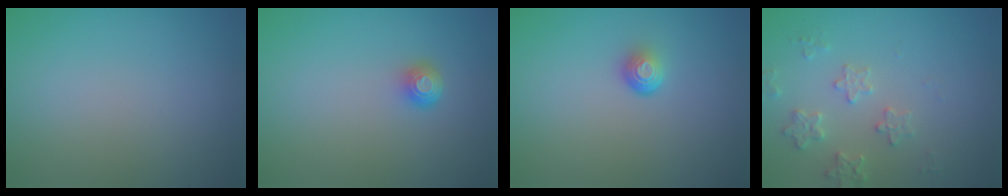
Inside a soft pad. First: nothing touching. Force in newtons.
{"total": 1.5, "press": 1.1, "slide": 1.1}
{"total": 1.7, "press": 1.0, "slide": 1.4}
{"total": 2.5, "press": 2.4, "slide": 0.6}